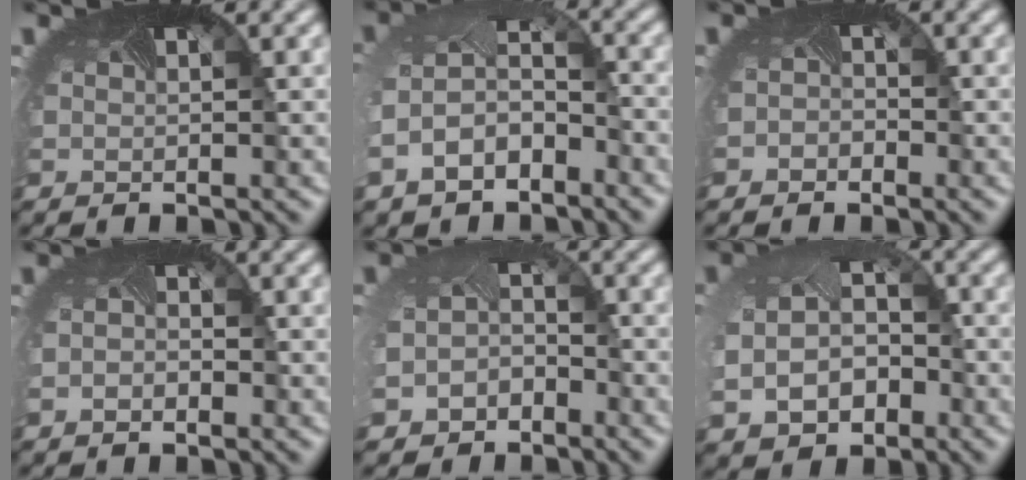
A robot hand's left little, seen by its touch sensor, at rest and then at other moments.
{"total": 4.9, "force": [-2.5, 3.0, 3.0], "torque": [-0.083, -0.008, -0.054]}
{"total": 0.7, "force": [-0.5, 0.4, -0.1], "torque": [-0.002, -0.006, -0.012]}
{"total": 1.0, "force": [-0.6, 0.4, 0.7], "torque": [-0.013, -0.008, -0.008]}
{"total": 3.5, "force": [-2.5, 2.3, 0.8], "torque": [-0.030, -0.023, -0.042]}
{"total": 5.8, "force": [-1.5, 4.3, 3.6], "torque": [-0.095, -0.031, -0.015]}